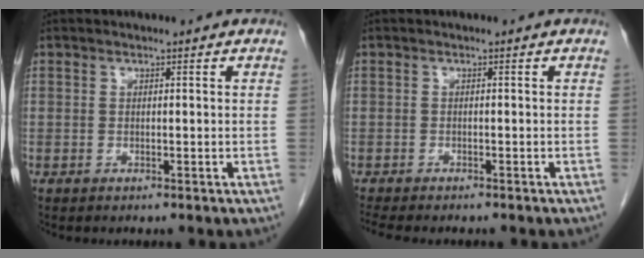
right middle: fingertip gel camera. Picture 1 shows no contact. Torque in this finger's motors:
{"motor_torque": [0.26, -0.21, 0.03, 0.01]}